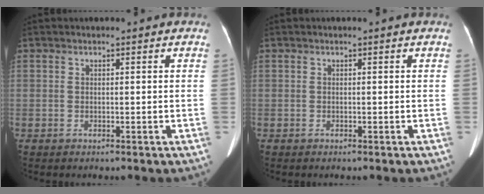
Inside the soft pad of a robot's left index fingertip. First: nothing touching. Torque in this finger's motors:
{"motor_torque": [-0.05, -0.02, 0.00, 0.01]}